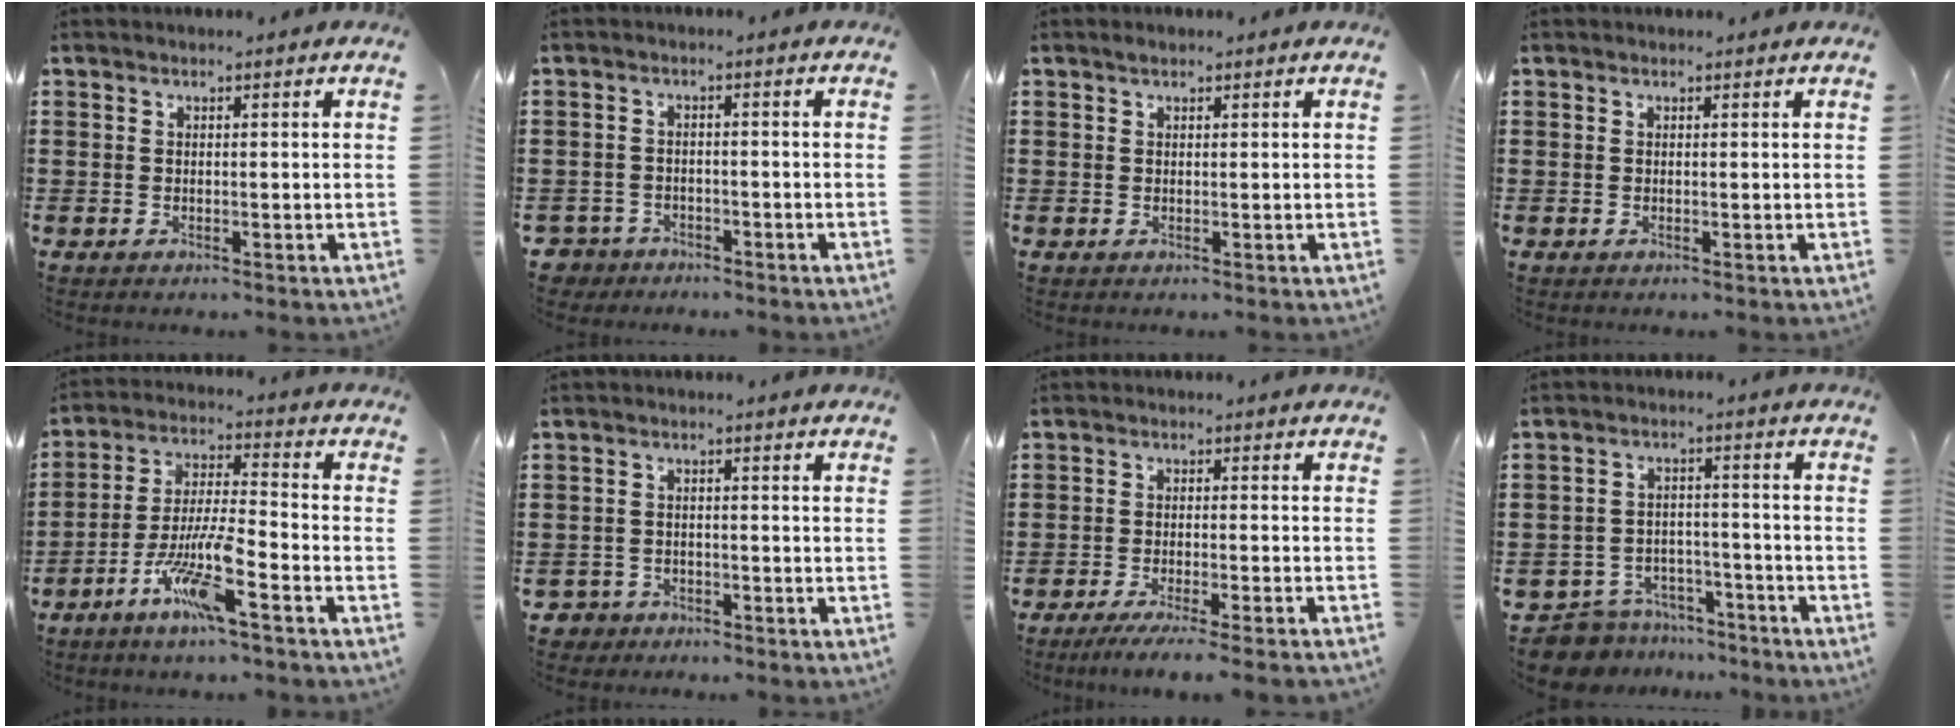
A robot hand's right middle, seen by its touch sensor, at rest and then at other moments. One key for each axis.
{"total": 2.8, "fx": -2.6, "fy": 1.1, "fz": -0.1, "tx": -0.019, "ty": -0.008, "tz": -0.064}
{"total": 0.5, "fx": 0.4, "fy": 0.3, "fz": 0.2, "tx": -0.005, "ty": 0.001, "tz": 0.007}
{"total": 0.0}
{"total": 10.0, "fx": -5.8, "fy": 1.3, "fz": 8.0, "tx": -0.168, "ty": -0.004, "tz": -0.112}
{"total": 2.4, "fx": -2.2, "fy": 1.0, "fz": -0.1, "tx": -0.012, "ty": -0.005, "tz": -0.052}
{"total": 3.5, "fx": -3.0, "fy": -0.3, "fz": 1.7, "tx": -0.026, "ty": -0.007, "tz": -0.056}
{"total": 6.5, "fx": -6.4, "fy": 1.2, "fz": 0.2, "tx": -0.022, "ty": 0.009, "tz": -0.135}